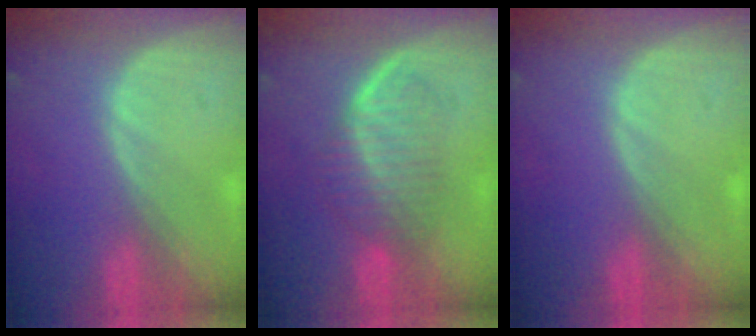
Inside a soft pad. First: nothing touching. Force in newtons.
{"total": 6.0, "press": 5.9, "slide": 1.1}
{"total": 0.0}